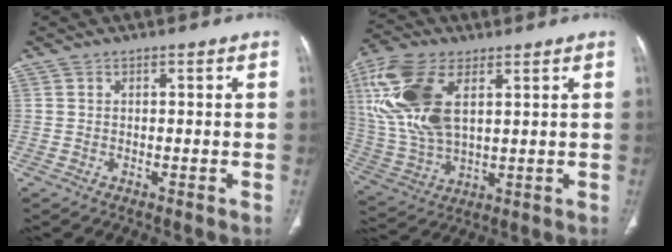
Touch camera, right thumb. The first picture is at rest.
{"total": 18.3, "force": [5.6, 9.6, 14.4], "torque": [-0.316, -0.009, 0.115]}